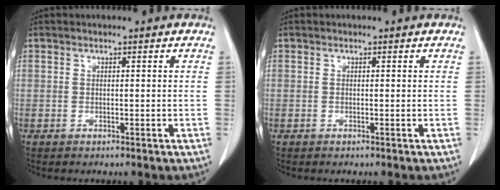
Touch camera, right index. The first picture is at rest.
{"total": 0.0}